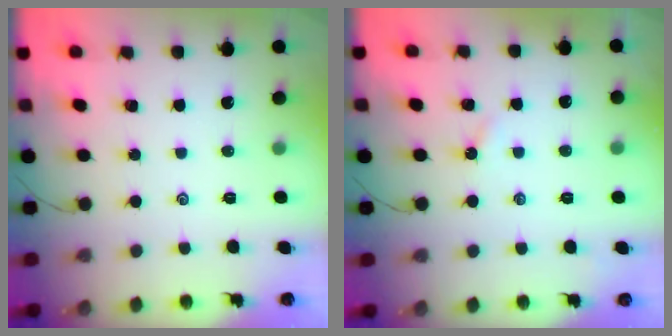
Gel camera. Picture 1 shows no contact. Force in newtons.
{"total": 1.5, "press": 1.5, "slide": 0.3}